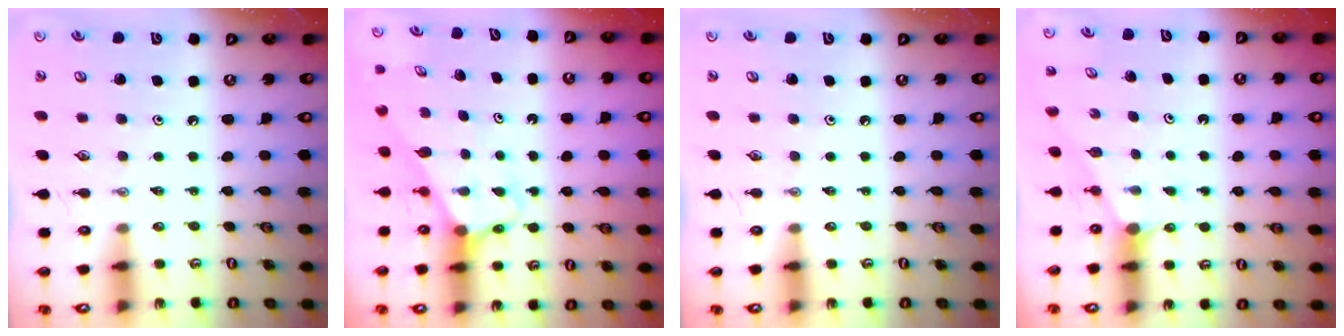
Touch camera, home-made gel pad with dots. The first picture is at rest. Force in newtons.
{"total": 3.4, "press": 3.4, "slide": 0.2}
{"total": 0.0}
{"total": 0.9, "press": 0.9, "slide": 0.2}